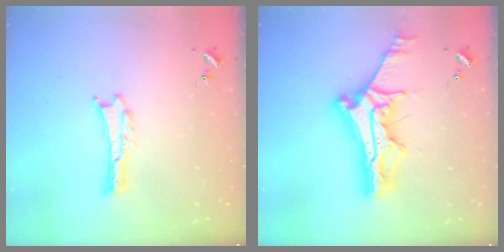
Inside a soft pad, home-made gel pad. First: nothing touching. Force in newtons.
{"total": 12.3, "press": 12.2, "slide": 1.0}